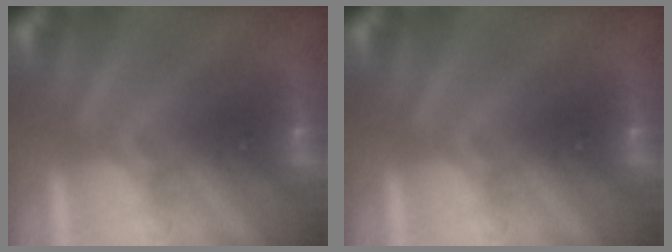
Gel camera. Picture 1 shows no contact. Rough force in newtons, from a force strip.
{"total": 0.0}